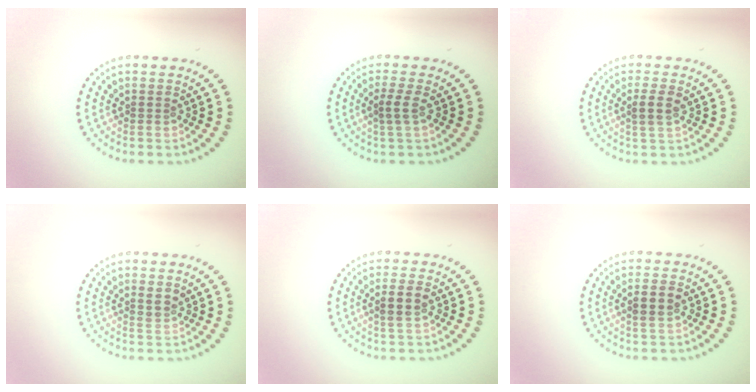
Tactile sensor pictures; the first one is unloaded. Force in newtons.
{"total": 1.6, "press": 1.3, "slide": 0.9}
{"total": 1.7, "press": 1.6, "slide": 0.6}
{"total": 1.5, "press": 1.3, "slide": 0.9}
{"total": 2.2, "press": 2.1, "slide": 0.7}
{"total": 2.2, "press": 2.1, "slide": 0.6}